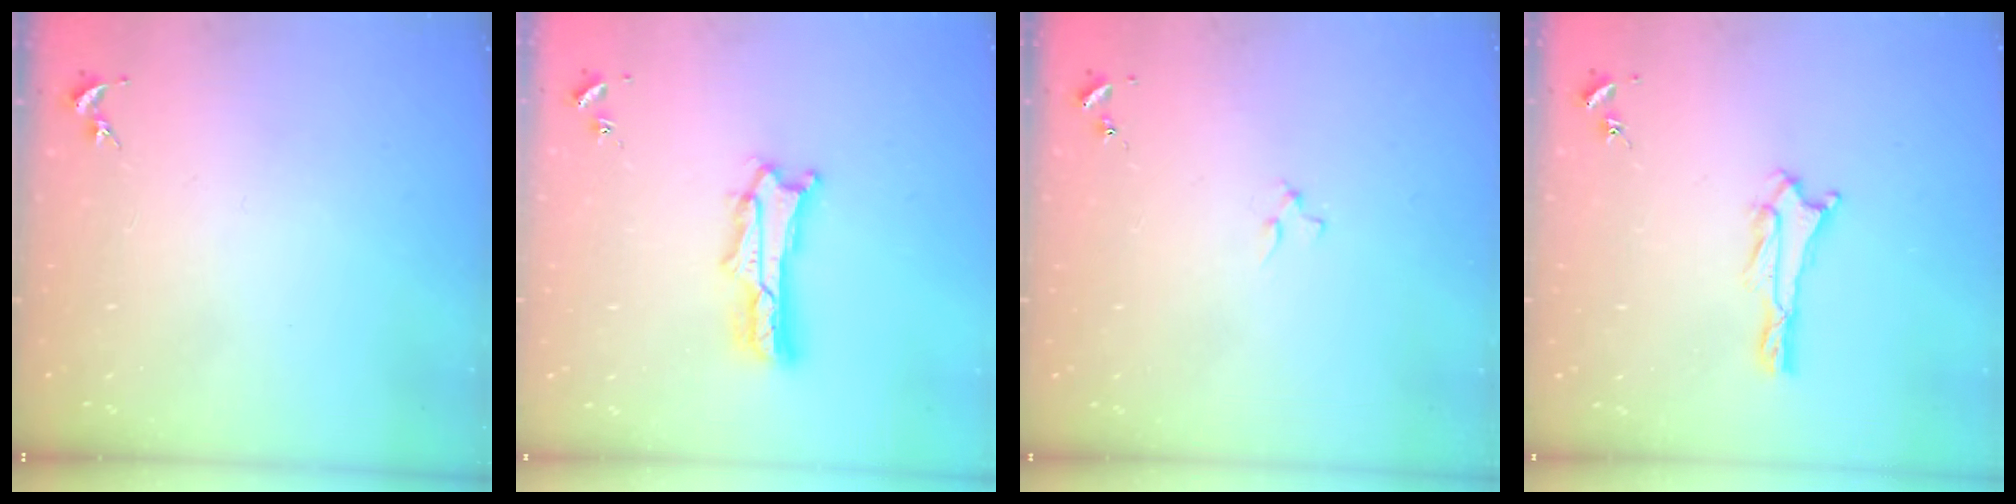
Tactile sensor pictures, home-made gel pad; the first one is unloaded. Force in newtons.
{"total": 2.7, "press": 2.7, "slide": 0.4}
{"total": 0.9, "press": 0.9, "slide": 0.2}
{"total": 0.7, "press": 0.7, "slide": 0.1}